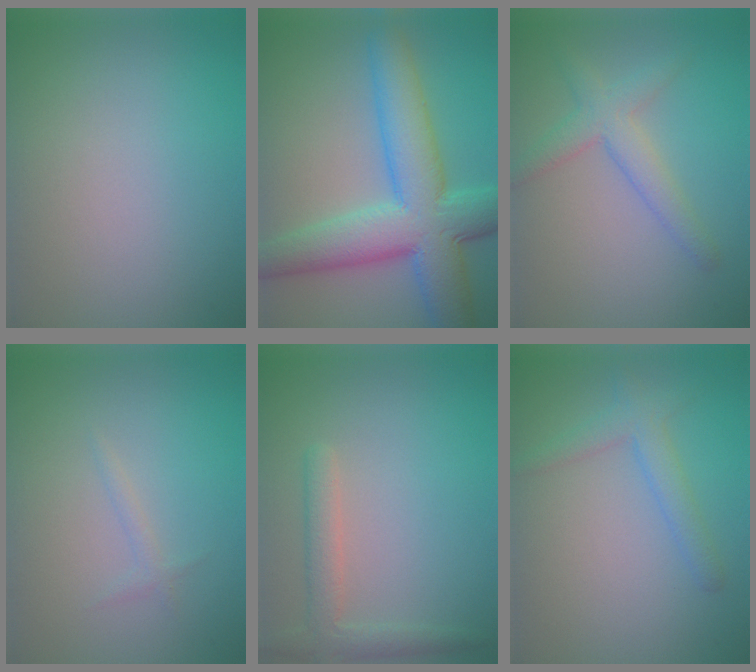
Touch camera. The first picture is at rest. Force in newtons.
{"total": 9.8, "press": 9.8, "slide": 0.2}
{"total": 3.1, "press": 3.1, "slide": 0.1}
{"total": 0.7, "press": 0.7, "slide": 0.1}
{"total": 2.6, "press": 2.5, "slide": 0.2}
{"total": 2.5, "press": 2.5, "slide": 0.1}